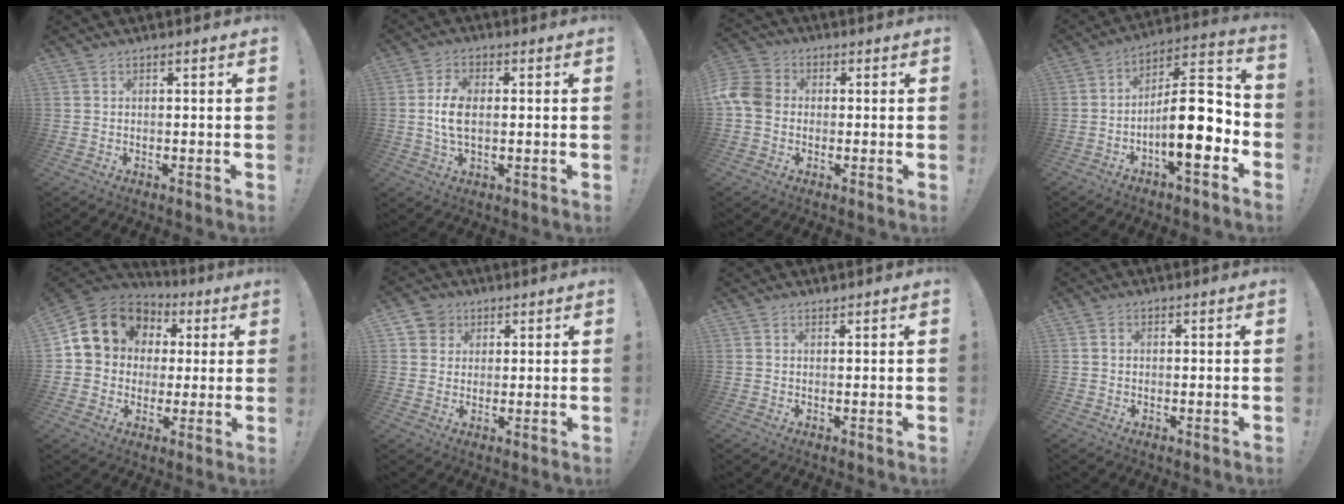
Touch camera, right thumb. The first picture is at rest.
{"total": 7.6, "force": [0.2, 4.3, 6.2], "torque": [-0.118, 0.000, 0.002]}
{"total": 9.0, "force": [-0.3, 7.3, 5.3], "torque": [-0.114, 0.018, -0.003]}
{"total": 17.4, "force": [-4.0, 5.4, 16.0], "torque": [-0.257, 0.016, -0.065]}
{"total": 14.4, "force": [4.5, 12.2, 6.2], "torque": [-0.092, -0.012, 0.103]}
{"total": 5.2, "force": [2.3, 4.5, 1.1], "torque": [-0.026, -0.006, 0.046]}
{"total": 0.8, "force": [0.8, -0.2, 0.0], "torque": [0.009, -0.005, 0.014]}
{"total": 1.2, "force": [-0.2, 1.0, 0.5], "torque": [-0.011, 0.005, -0.003]}